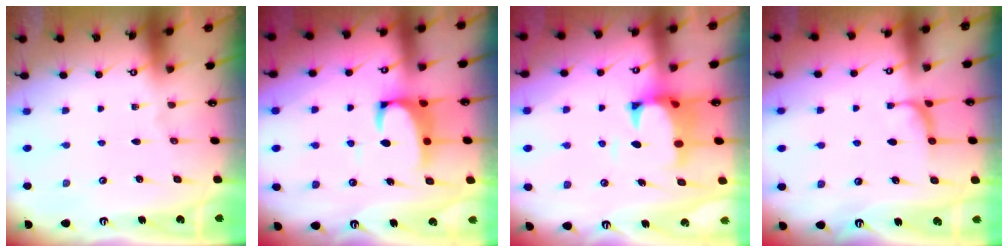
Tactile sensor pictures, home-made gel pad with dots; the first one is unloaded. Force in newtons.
{"total": 2.8, "press": 2.4, "slide": 1.4}
{"total": 2.6, "press": 2.4, "slide": 1.1}
{"total": 1.0, "press": 0.9, "slide": 0.5}